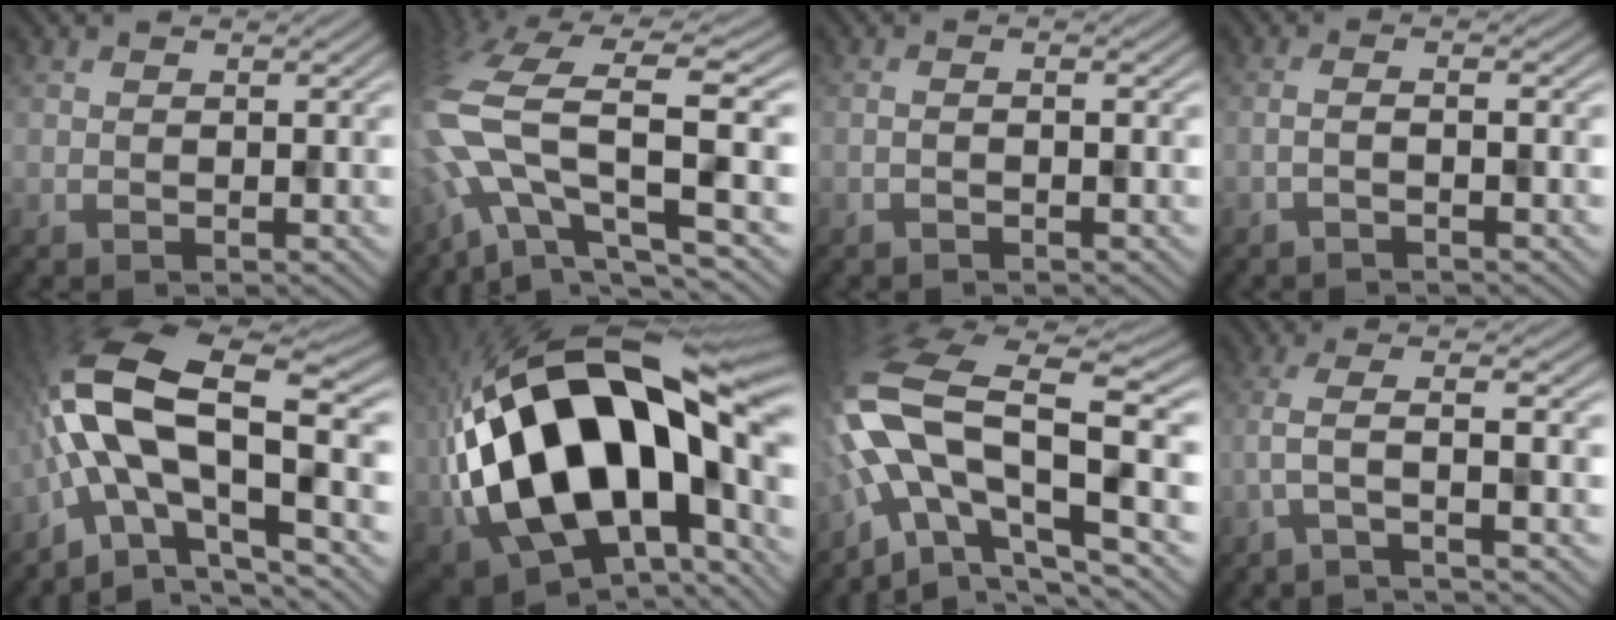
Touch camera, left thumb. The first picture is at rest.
{"total": 15.7, "force": [-1.7, 6.4, 14.3], "torque": [-0.350, -0.019, -0.010]}
{"total": 1.0, "force": [-0.7, 0.0, 0.7], "torque": [-0.015, 0.008, -0.018]}
{"total": 2.0, "force": [-1.0, 0.2, 1.7], "torque": [-0.020, 0.012, -0.035]}
{"total": 16.9, "force": [-1.9, 7.6, 15.0], "torque": [-0.300, 0.008, -0.041]}
{"total": 22.4, "force": [0.4, 12.3, 18.7], "torque": [-0.410, -0.004, 0.009]}
{"total": 17.2, "force": [-3.3, 7.9, 14.9], "torque": [-0.320, -0.003, -0.058]}
{"total": 4.3, "force": [-1.8, 0.5, 3.8], "torque": [-0.067, 0.009, -0.060]}